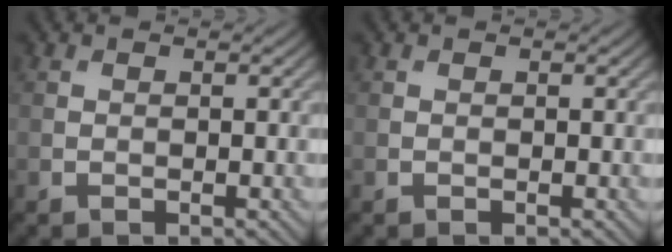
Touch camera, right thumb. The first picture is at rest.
{"total": 0.0}